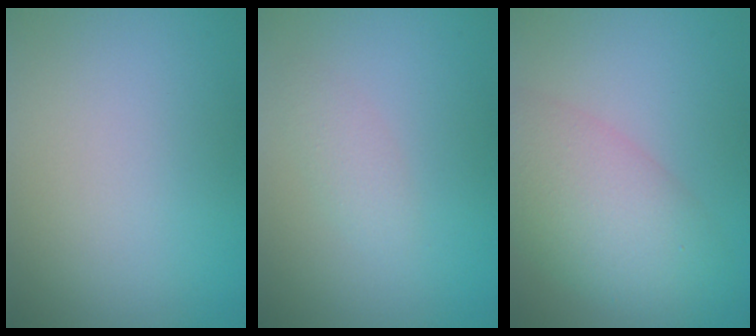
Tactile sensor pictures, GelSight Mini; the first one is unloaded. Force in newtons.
{"total": 1.4, "press": 1.4, "slide": 0.1}
{"total": 7.0, "press": 7.0, "slide": 0.2}